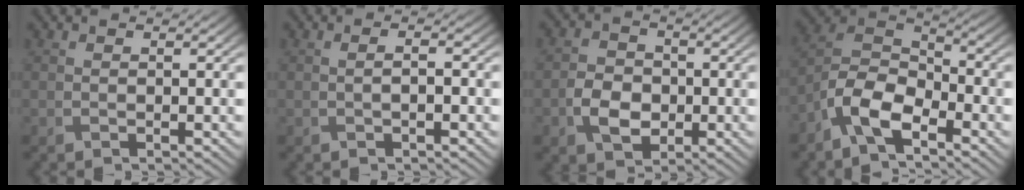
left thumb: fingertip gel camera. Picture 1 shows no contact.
{"total": 1.3, "force": [-0.1, 0.3, 1.3], "torque": [-0.024, 0.002, -0.003]}
{"total": 4.7, "force": [-1.4, 3.5, 2.7], "torque": [-0.059, -0.003, -0.030]}
{"total": 8.5, "force": [-5.3, 3.9, 5.4], "torque": [-0.111, 0.002, -0.123]}